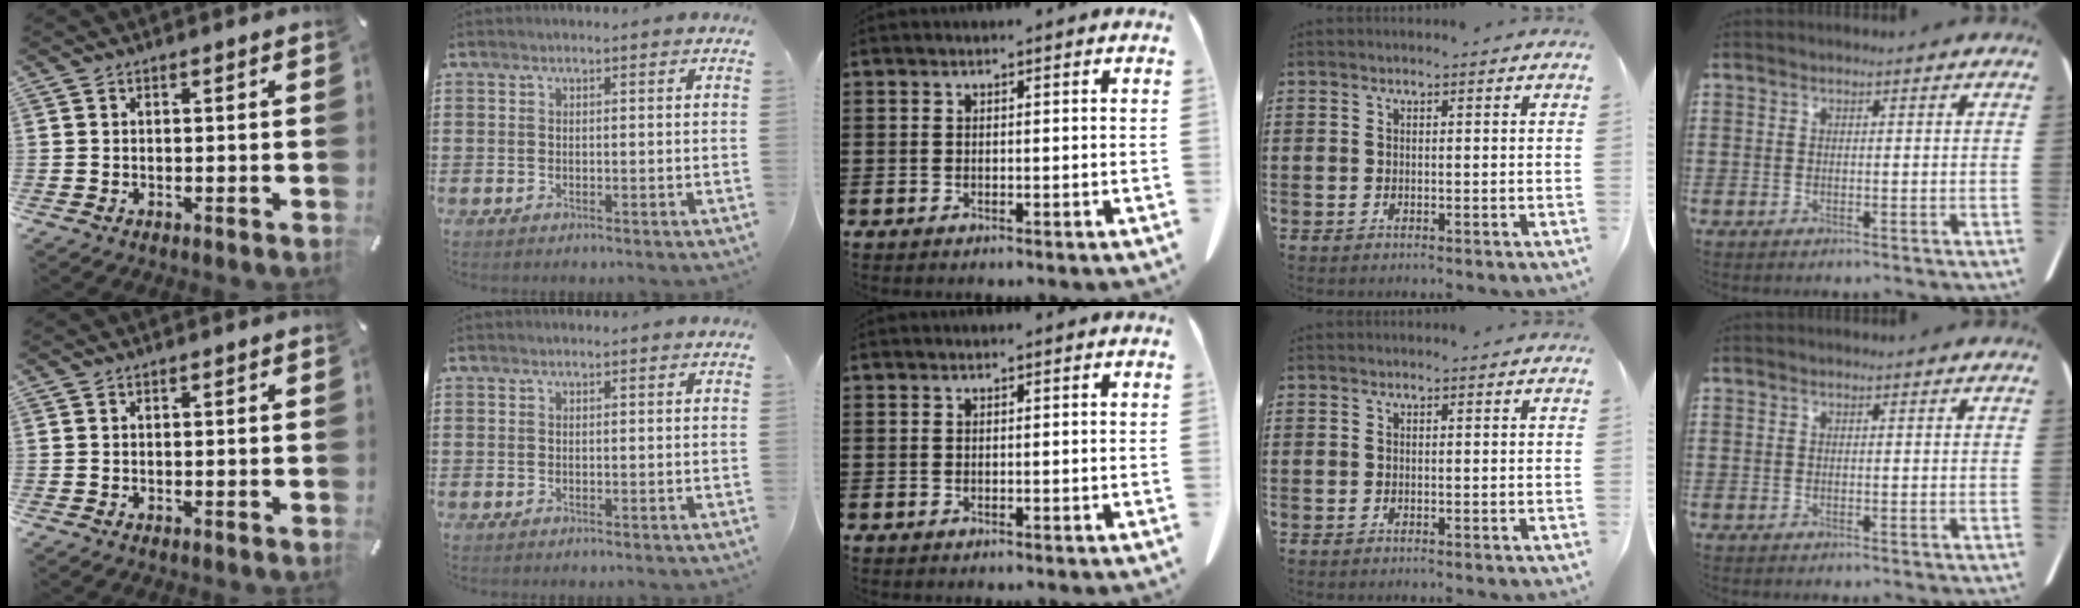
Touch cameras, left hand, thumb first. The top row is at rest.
{}